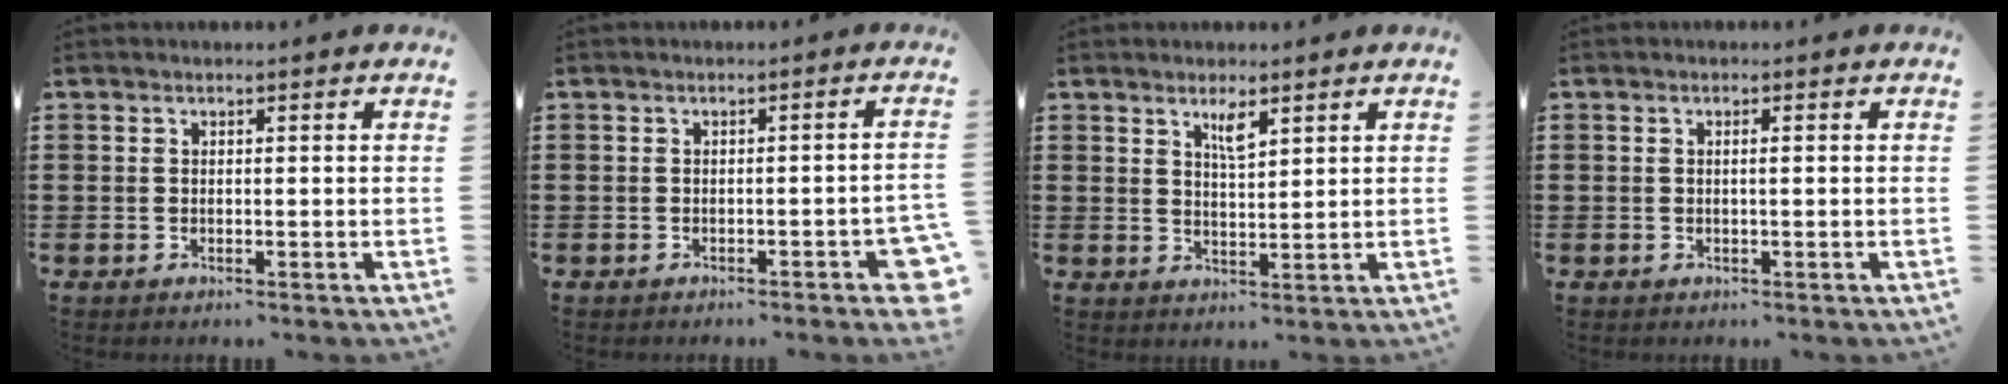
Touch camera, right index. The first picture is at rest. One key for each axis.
{"total": 2.4, "fx": -1.4, "fy": 0.6, "fz": 1.9, "tx": -0.030, "ty": 0.001, "tz": -0.025}
{"total": 3.1, "fx": 2.0, "fy": 0.7, "fz": 2.2, "tx": -0.040, "ty": 0.001, "tz": 0.033}
{"total": 0.8, "fx": 0.0, "fy": -0.1, "fz": 0.8, "tx": -0.013, "ty": -0.003, "tz": -0.001}